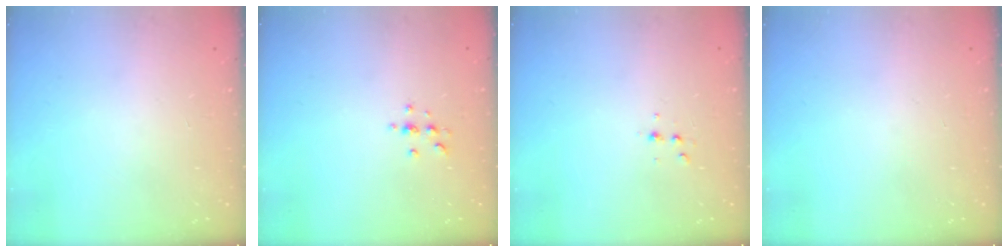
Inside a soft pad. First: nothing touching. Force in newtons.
{"total": 3.4, "press": 3.4, "slide": 0.4}
{"total": 3.7, "press": 3.5, "slide": 1.1}
{"total": 0.0}